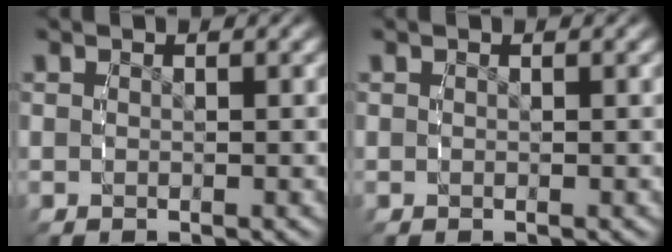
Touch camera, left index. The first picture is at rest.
{"total": 0.0}